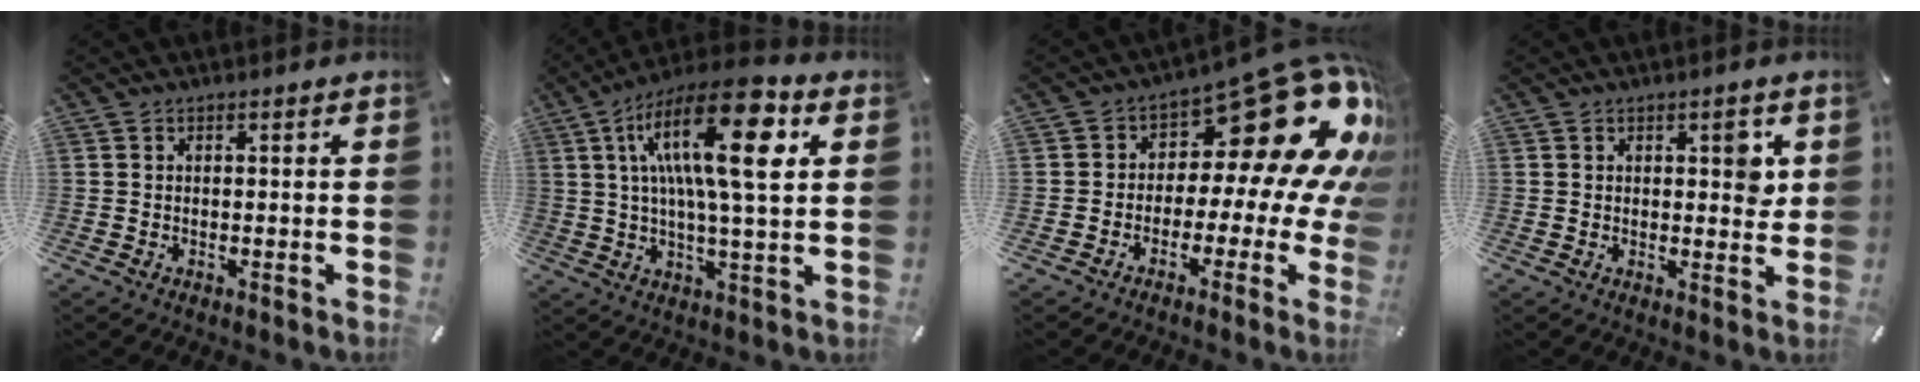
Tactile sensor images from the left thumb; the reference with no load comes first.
{"total": 20.2, "force": [6.4, 5.7, 18.3], "torque": [-0.332, -0.014, 0.088]}
{"total": 21.7, "force": [9.1, 10.7, 16.6], "torque": [-0.229, -0.075, 0.154]}
{"total": 4.1, "force": [1.5, 2.2, 3.1], "torque": [-0.025, -0.009, 0.015]}